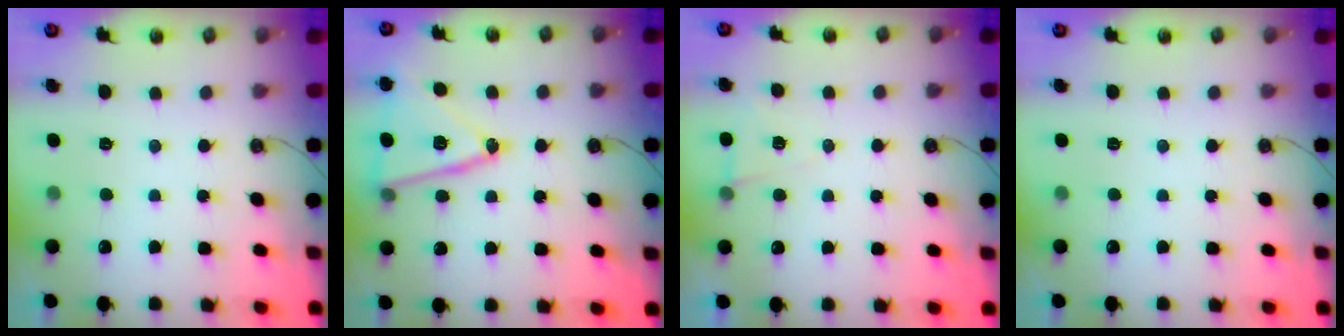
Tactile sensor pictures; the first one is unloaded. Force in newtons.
{"total": 16.6, "press": 16.3, "slide": 3.3}
{"total": 5.4, "press": 3.1, "slide": 4.5}
{"total": 0.0}